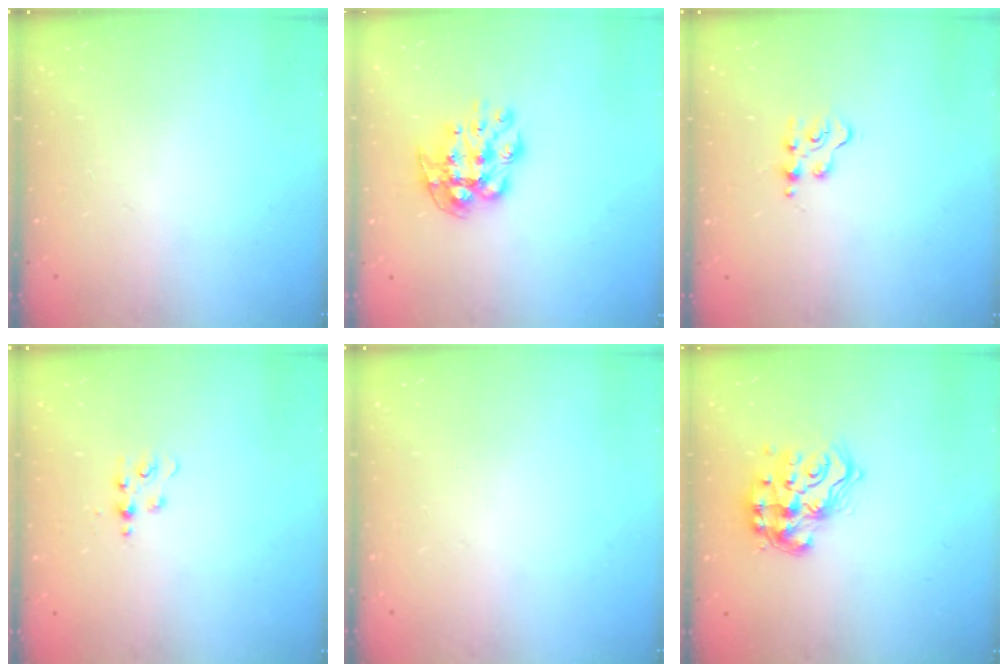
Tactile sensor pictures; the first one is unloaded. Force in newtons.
{"total": 9.9, "press": 9.9, "slide": 0.7}
{"total": 4.3, "press": 4.3, "slide": 0.5}
{"total": 4.8, "press": 4.8, "slide": 0.6}
{"total": 0.0}
{"total": 15.5, "press": 15.3, "slide": 1.9}